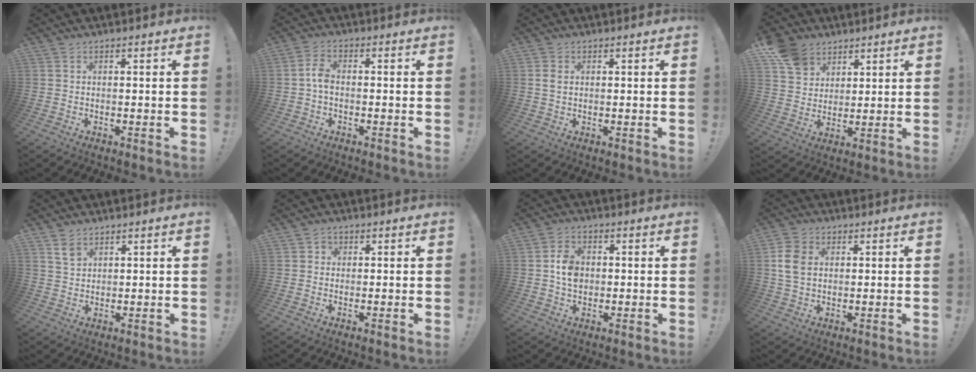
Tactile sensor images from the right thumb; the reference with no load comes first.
{"total": 4.5, "force": [-0.6, 2.7, 3.5], "torque": [-0.073, 0.012, -0.010]}
{"total": 2.3, "force": [0.5, 1.5, 1.6], "torque": [-0.030, 0.003, 0.009]}
{"total": 10.4, "force": [6.2, 7.5, 3.4], "torque": [-0.051, -0.035, 0.125]}
{"total": 4.3, "force": [2.7, 3.0, 1.3], "torque": [-0.009, -0.016, 0.050]}
{"total": 1.7, "force": [0.1, 1.6, 0.6], "torque": [-0.005, 0.001, 0.000]}
{"total": 7.2, "force": [0.0, 5.9, 4.2], "torque": [-0.061, 0.006, 0.000]}
{"total": 8.7, "force": [1.4, 6.4, 5.6], "torque": [-0.117, 0.009, 0.030]}